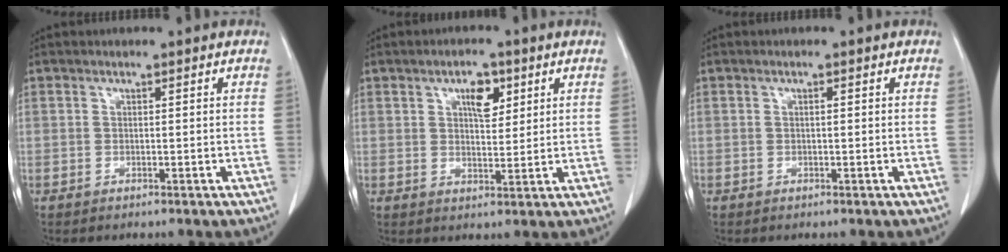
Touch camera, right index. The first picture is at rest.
{"total": 4.7, "force": [2.2, 2.1, 3.6], "torque": [-0.058, 0.002, 0.037]}
{"total": 0.5, "force": [0.1, 0.1, 0.5], "torque": [-0.010, 0.001, 0.002]}